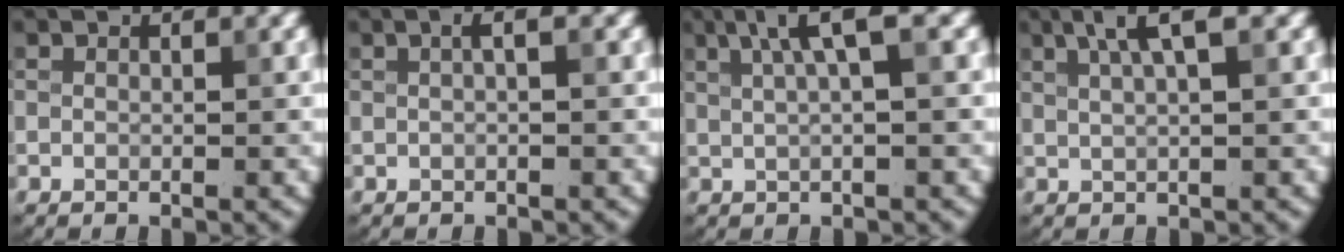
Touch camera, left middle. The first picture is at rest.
{"total": 1.2, "force": [0.3, 0.2, 1.2], "torque": [-0.022, 0.007, 0.002]}
{"total": 4.2, "force": [1.7, 0.8, 3.7], "torque": [-0.059, 0.009, 0.028]}
{"total": 3.3, "force": [1.7, 0.7, 2.8], "torque": [-0.043, 0.003, 0.031]}